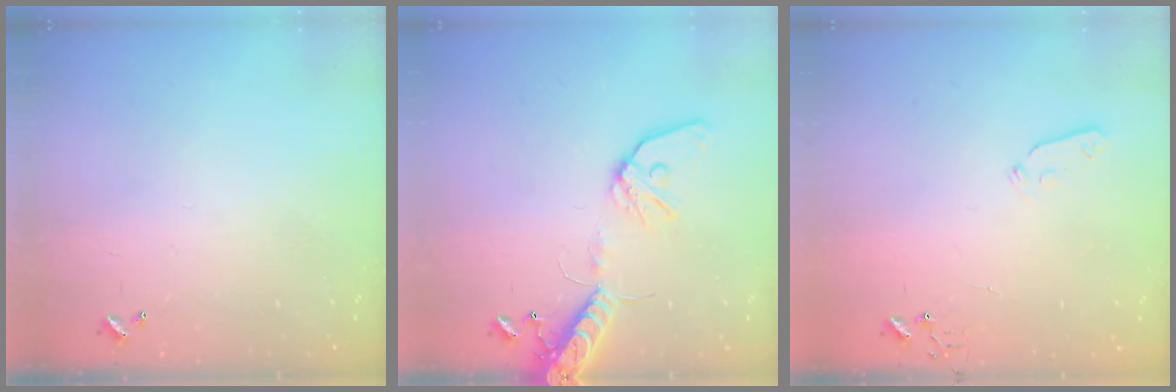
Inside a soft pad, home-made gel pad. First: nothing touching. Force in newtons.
{"total": 14.1, "press": 13.8, "slide": 3.0}
{"total": 4.8, "press": 4.7, "slide": 0.7}